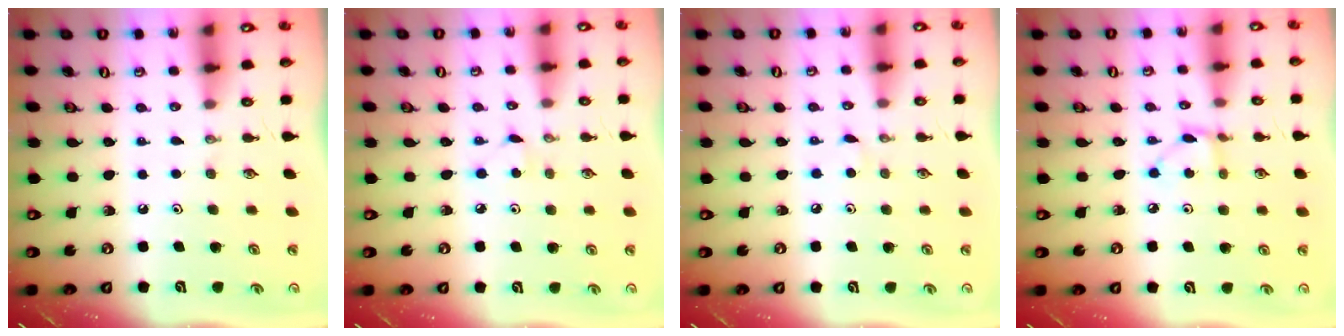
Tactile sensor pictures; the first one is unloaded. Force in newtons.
{"total": 2.9, "press": 2.8, "slide": 0.3}
{"total": 2.7, "press": 2.7, "slide": 0.4}
{"total": 2.9, "press": 2.9, "slide": 0.2}